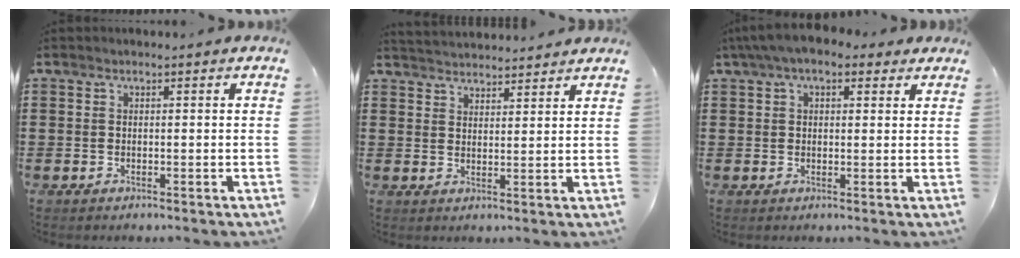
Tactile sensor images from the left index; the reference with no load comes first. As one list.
[{"total": 3.0, "force": [3.0, -0.1, -0.4], "torque": [-0.003, -0.011, 0.055]}, {"total": 4.9, "force": [3.4, 2.2, 2.8], "torque": [-0.068, 0.006, 0.061]}]